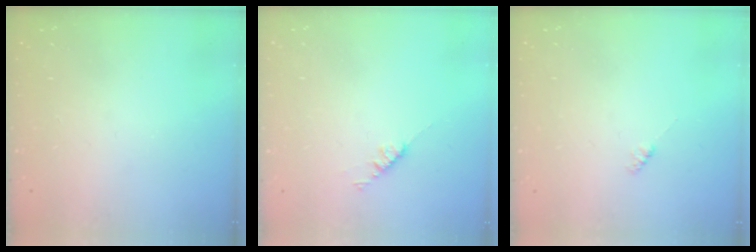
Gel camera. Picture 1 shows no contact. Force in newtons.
{"total": 3.5, "press": 3.4, "slide": 0.6}
{"total": 1.9, "press": 1.9, "slide": 0.3}